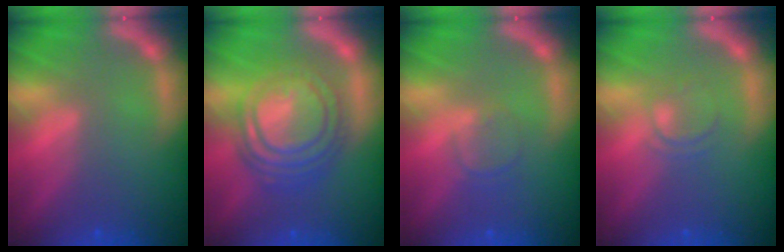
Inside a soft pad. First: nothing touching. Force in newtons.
{"total": 10.0}
{"total": 1.9}
{"total": 2.0}